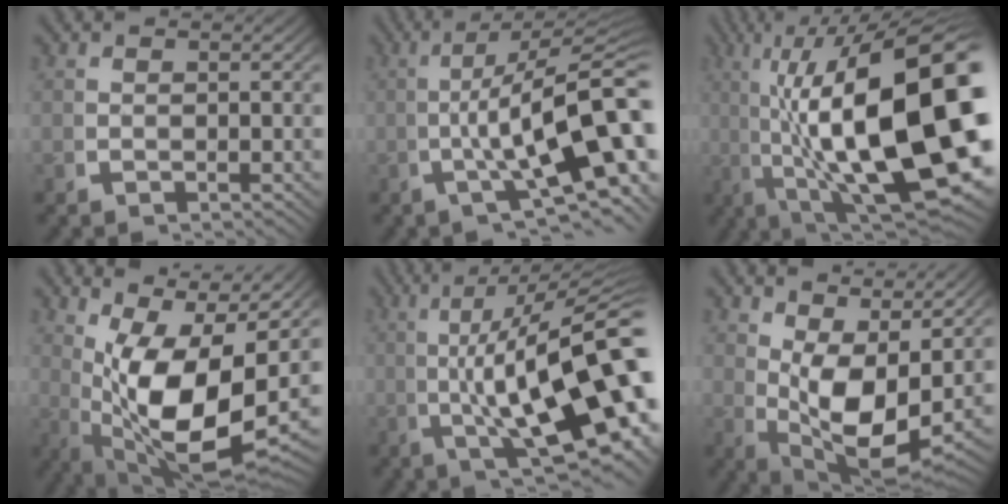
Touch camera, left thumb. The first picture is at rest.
{"total": 12.6, "force": [-1.1, 5.0, 11.5], "torque": [-0.172, -0.015, -0.008]}
{"total": 23.7, "force": [-1.1, 12.2, 20.3], "torque": [-0.329, -0.089, 0.024]}
{"total": 16.8, "force": [1.1, 9.8, 13.6], "torque": [-0.259, -0.060, 0.048]}
{"total": 18.2, "force": [0.9, 8.4, 16.1], "torque": [-0.236, -0.020, 0.024]}
{"total": 10.3, "force": [1.0, 6.0, 8.2], "torque": [-0.162, -0.050, 0.041]}